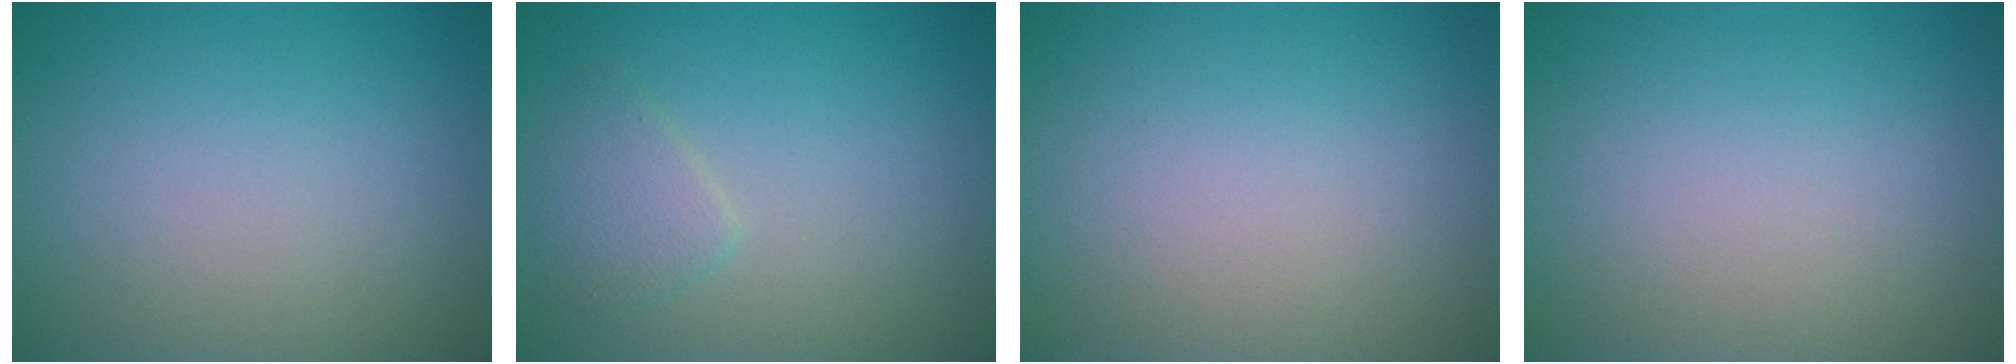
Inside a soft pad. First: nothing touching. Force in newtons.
{"total": 2.0, "press": 2.0, "slide": 0.1}
{"total": 0.0}
{"total": 0.0}